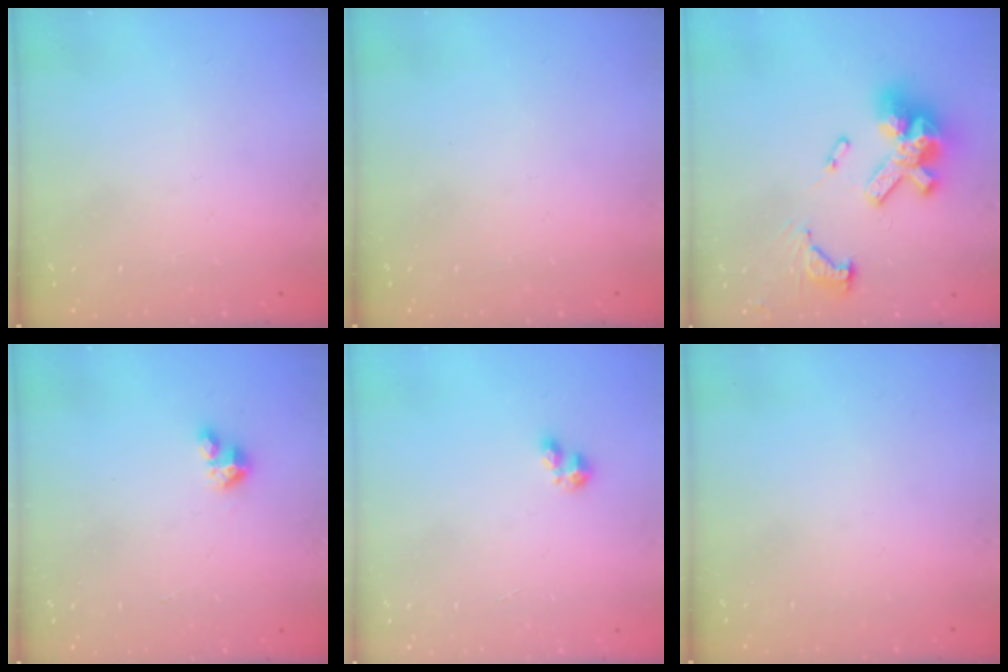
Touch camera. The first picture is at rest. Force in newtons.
{"total": 0.0}
{"total": 18.5, "press": 18.3, "slide": 2.4}
{"total": 2.8, "press": 2.8, "slide": 0.2}
{"total": 2.8, "press": 2.8, "slide": 0.5}
{"total": 0.0}